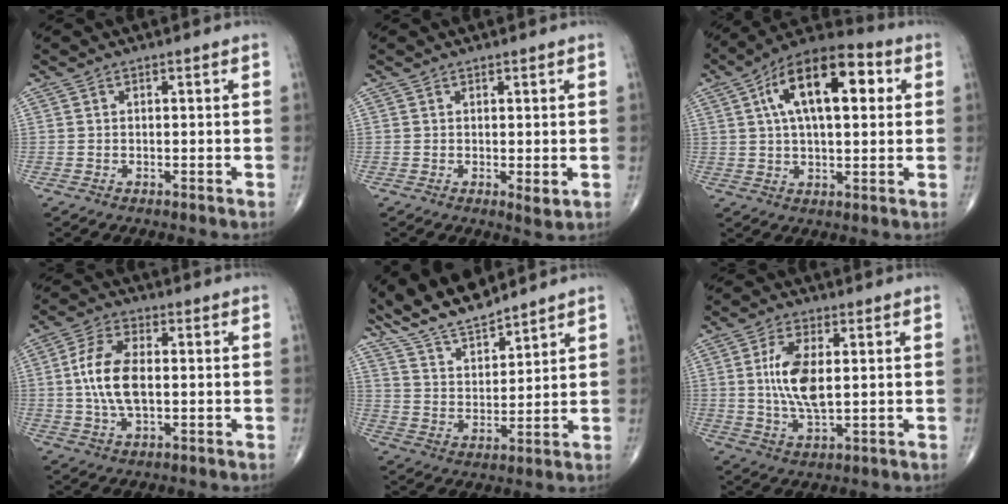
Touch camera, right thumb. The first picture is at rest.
{"total": 2.1, "force": [0.3, 0.6, 2.0], "torque": [-0.027, -0.008, 0.007]}
{"total": 17.8, "force": [4.8, 8.3, 15.0], "torque": [-0.225, 0.022, 0.069]}
{"total": 10.2, "force": [0.2, 5.2, 8.8], "torque": [-0.178, 0.007, 0.003]}
{"total": 10.6, "force": [9.8, 2.1, 3.6], "torque": [-0.055, -0.050, 0.190]}
{"total": 9.7, "force": [1.2, 4.2, 8.6], "torque": [-0.172, -0.010, 0.027]}